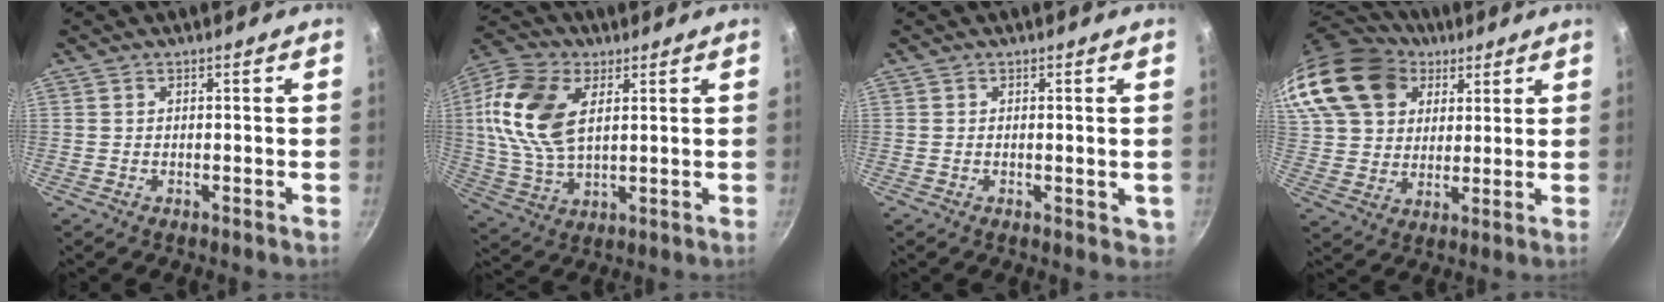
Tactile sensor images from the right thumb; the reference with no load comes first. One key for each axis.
{"total": 16.2, "fx": 4.1, "fy": 9.5, "fz": 12.5, "tx": -0.238, "ty": -0.003, "tz": 0.077}
{"total": 2.0, "fx": 0.0, "fy": 1.0, "fz": 1.7, "tx": -0.018, "ty": -0.005, "tz": 0.000}
{"total": 24.8, "fx": 11.5, "fy": 18.3, "fz": 12.2, "tx": -0.266, "ty": 0.019, "tz": 0.214}